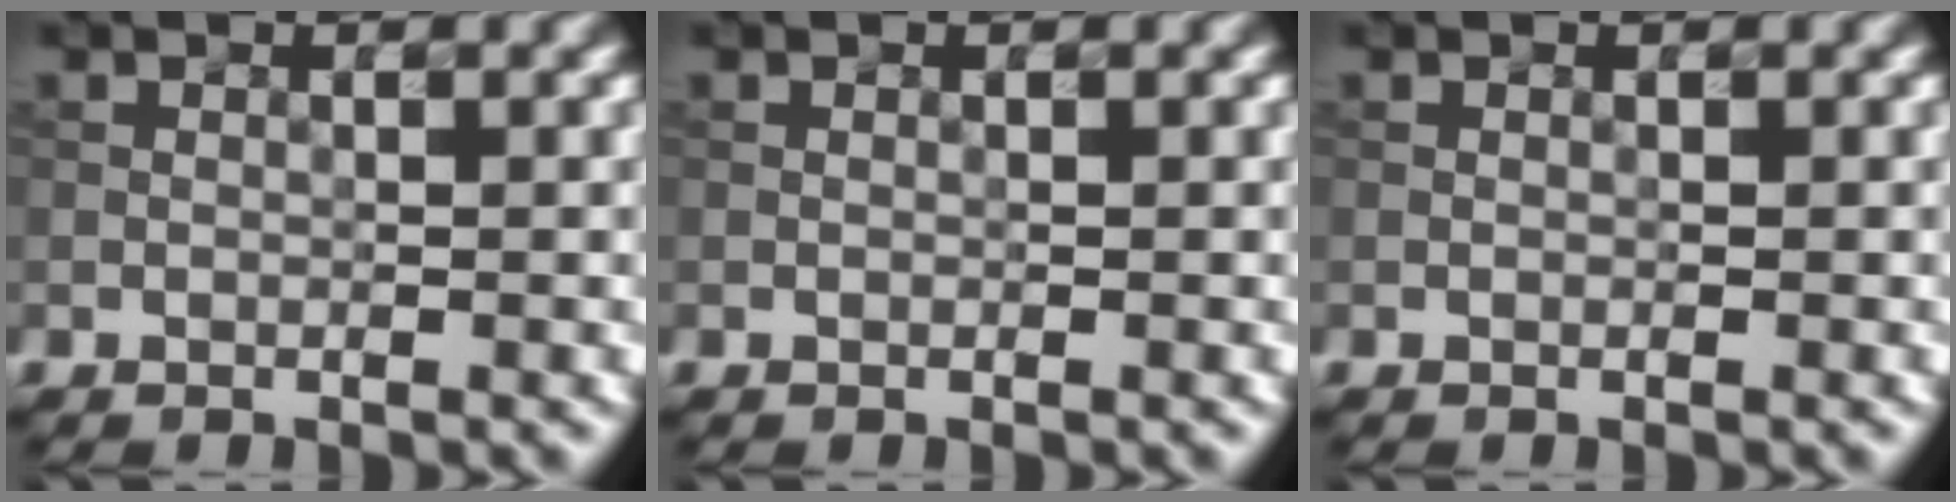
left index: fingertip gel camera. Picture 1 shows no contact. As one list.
[{"total": 0.0}, {"total": 0.0}]